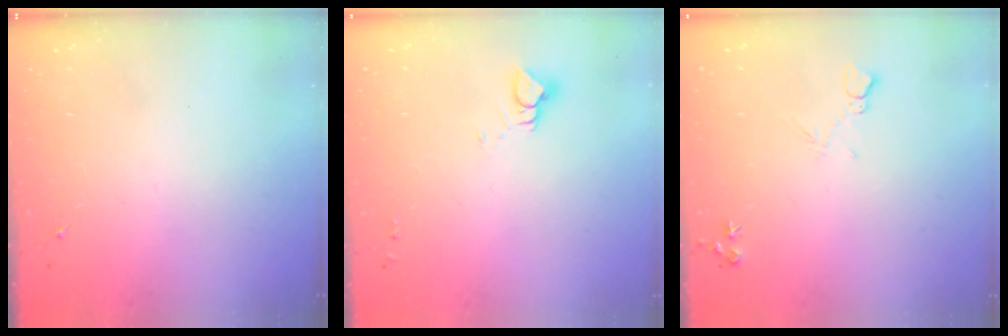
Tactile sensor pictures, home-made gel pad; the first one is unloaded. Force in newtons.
{"total": 4.0, "press": 4.0, "slide": 0.3}
{"total": 7.6, "press": 7.6, "slide": 0.8}